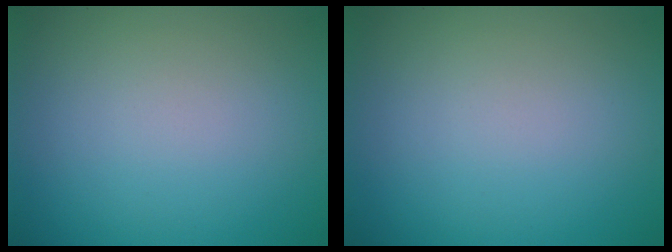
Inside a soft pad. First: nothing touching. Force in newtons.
{"total": 0.0}